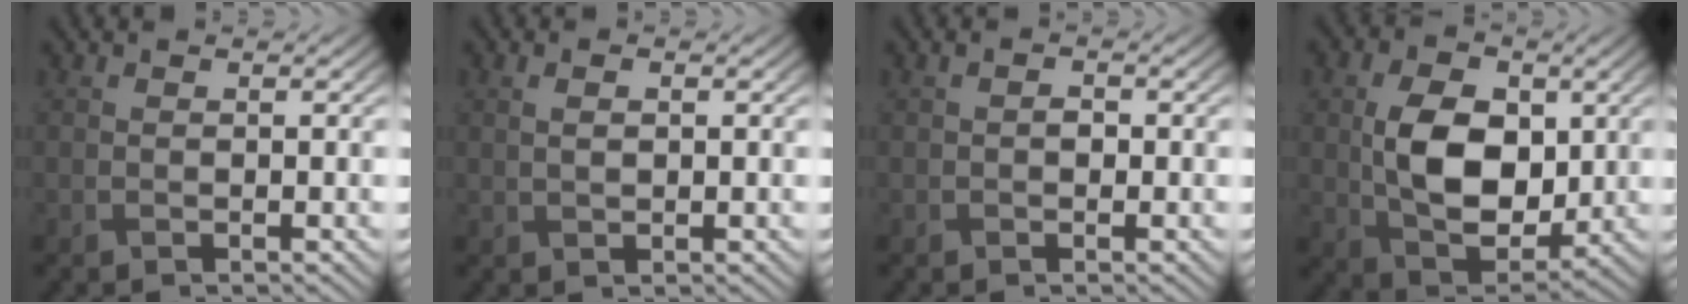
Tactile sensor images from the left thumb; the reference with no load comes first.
{"total": 1.6, "force": [0.5, 0.9, 1.3], "torque": [-0.025, -0.003, 0.012]}
{"total": 1.0, "force": [-0.1, 0.7, 0.7], "torque": [-0.013, -0.001, -0.004]}
{"total": 10.4, "force": [0.9, 6.8, 7.8], "torque": [-0.164, -0.010, 0.020]}